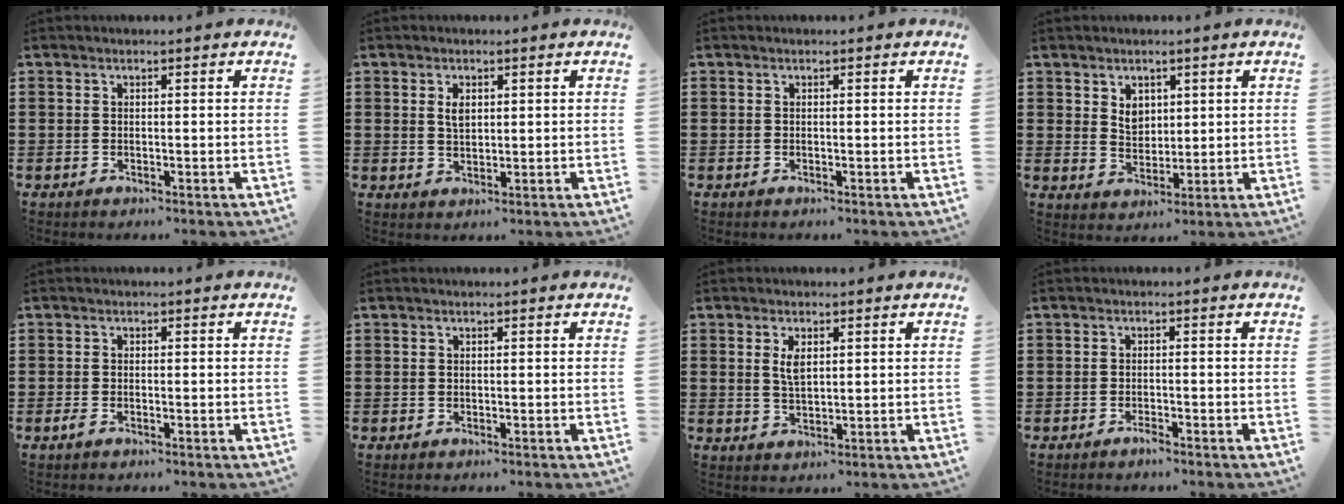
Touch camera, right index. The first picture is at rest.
{"total": 2.3, "force": [0.7, 1.2, 1.8], "torque": [-0.031, 0.002, 0.011]}
{"total": 0.0}
{"total": 3.3, "force": [1.6, 2.4, 1.6], "torque": [-0.031, 0.006, 0.028]}
{"total": 0.9, "force": [-0.4, 0.2, 0.8], "torque": [-0.031, -0.010, -0.012]}
{"total": 0.0}
{"total": 3.1, "force": [1.0, 1.3, 2.6], "torque": [-0.057, 0.006, 0.017]}
{"total": 1.1, "force": [-1.0, 0.1, 0.4], "torque": [-0.011, -0.005, -0.017]}